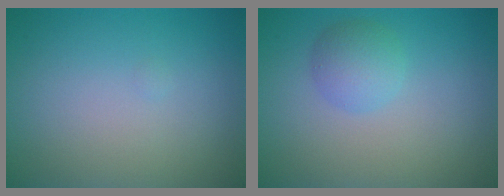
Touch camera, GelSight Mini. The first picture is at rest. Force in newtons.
{"total": 2.4, "press": 2.4, "slide": 0.0}